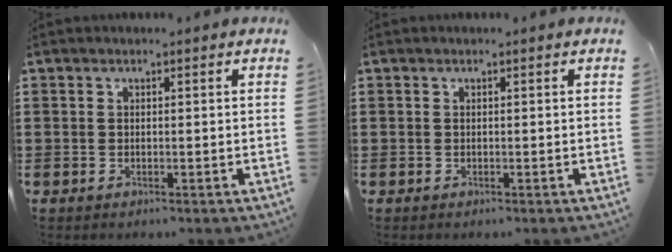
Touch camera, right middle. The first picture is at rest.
{"total": 0.0}